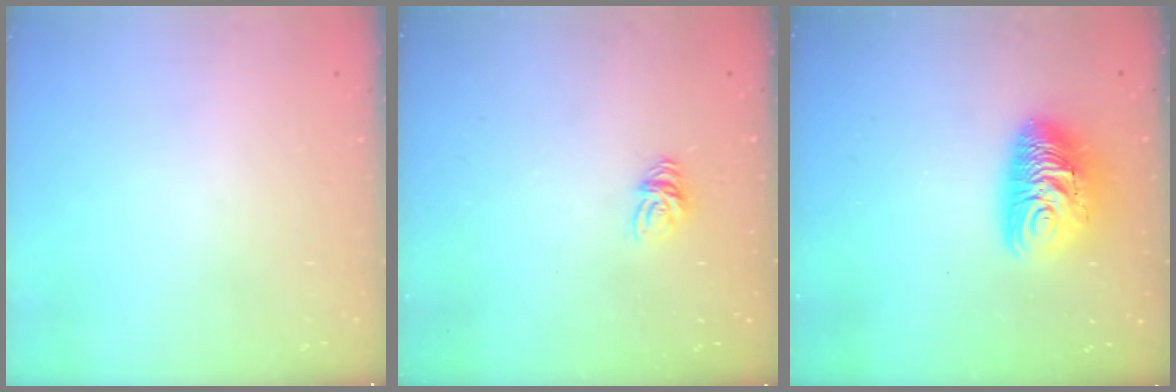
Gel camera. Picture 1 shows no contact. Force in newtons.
{"total": 5.8, "press": 5.8, "slide": 0.4}
{"total": 11.5, "press": 11.4, "slide": 1.0}